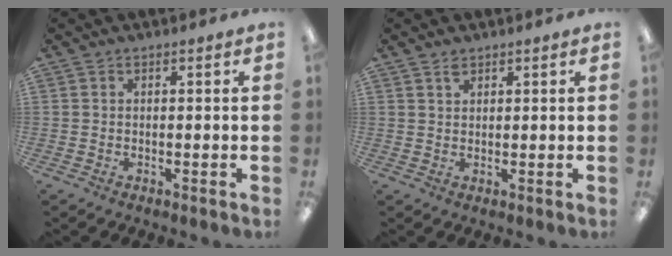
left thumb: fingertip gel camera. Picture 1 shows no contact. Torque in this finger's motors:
{"motor_torque": [0.08, 0.16, 0.22, 0.23, -0.01]}